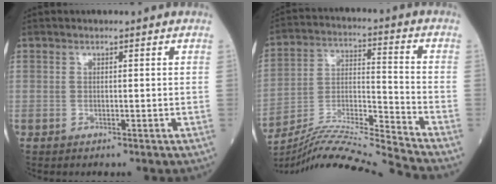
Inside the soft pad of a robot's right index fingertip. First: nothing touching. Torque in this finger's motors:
{"motor_torque": [-0.89, 0.22, -0.63, -0.19]}